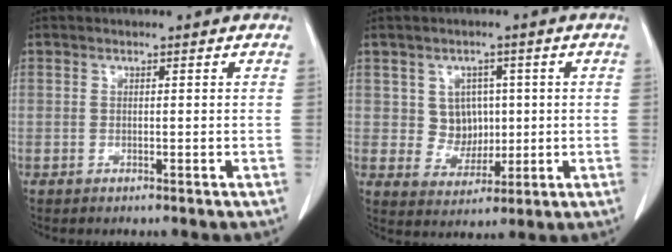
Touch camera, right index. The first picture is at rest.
{"total": 5.1, "force": [0.9, 4.6, 1.9], "torque": [-0.025, 0.009, 0.024]}